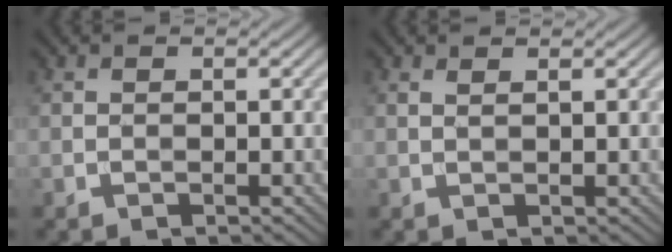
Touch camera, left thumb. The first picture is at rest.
{"total": 0.9, "force": [0.7, 0.0, 0.6], "torque": [-0.014, 0.002, 0.012]}